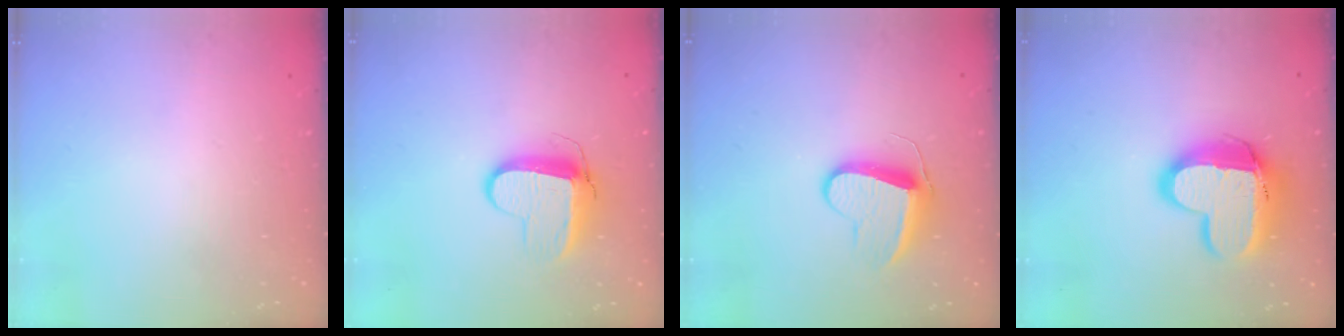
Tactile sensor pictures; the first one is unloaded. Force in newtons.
{"total": 8.9, "press": 8.8, "slide": 1.0}
{"total": 10.7, "press": 10.7, "slide": 0.7}
{"total": 15.3, "press": 15.2, "slide": 1.2}